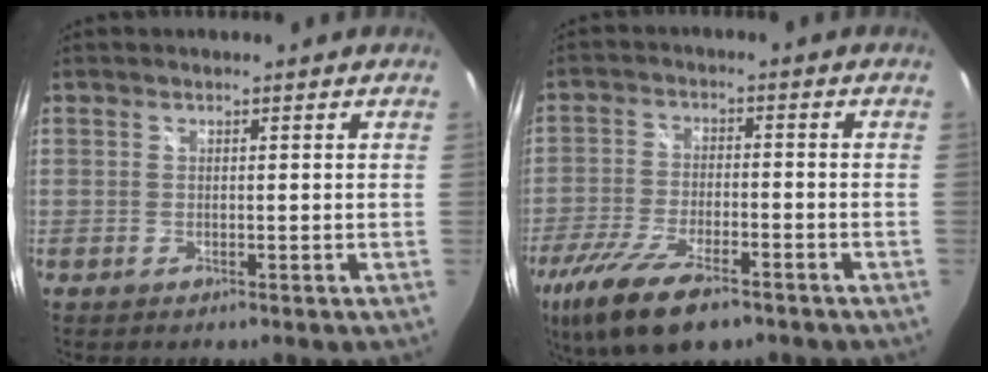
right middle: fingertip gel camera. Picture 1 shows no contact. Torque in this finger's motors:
{"motor_torque": [1.13, -1.01, 0.42, 0.10]}